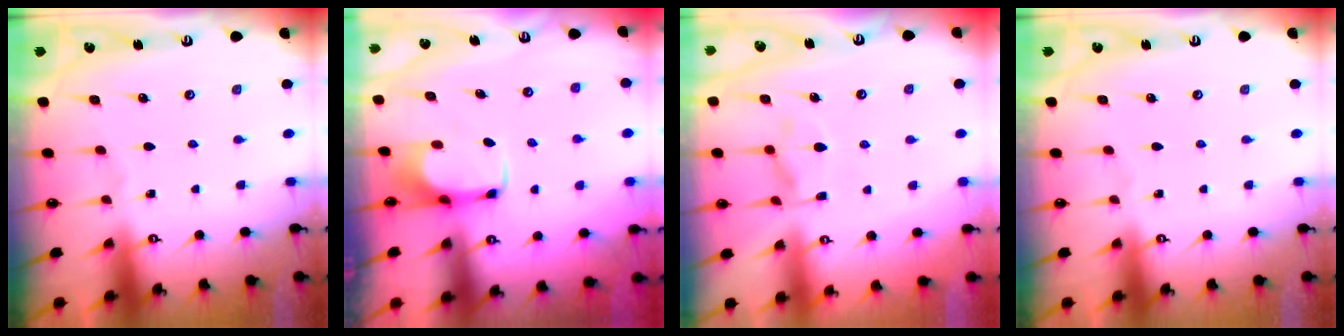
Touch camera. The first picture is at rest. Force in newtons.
{"total": 2.0, "press": 1.9, "slide": 0.4}
{"total": 3.5, "press": 3.3, "slide": 1.3}
{"total": 0.0}